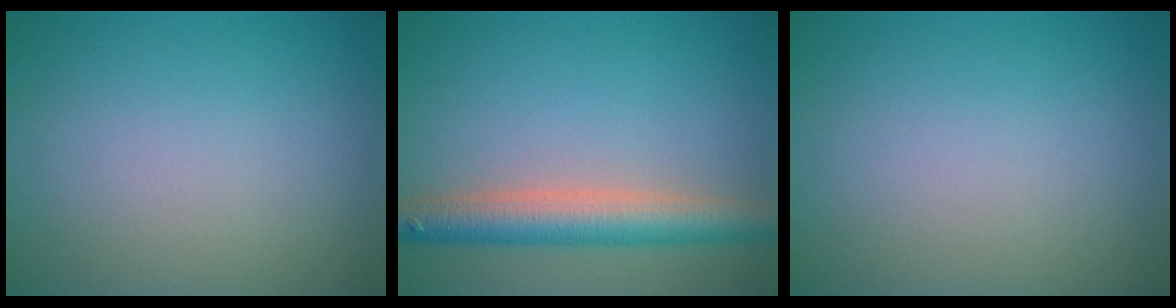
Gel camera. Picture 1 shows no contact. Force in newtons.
{"total": 5.4, "press": 5.4, "slide": 0.2}
{"total": 0.0}